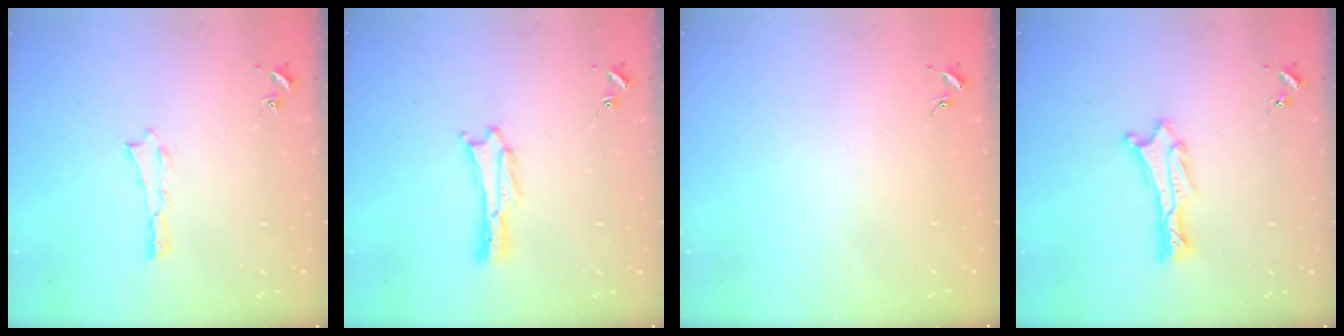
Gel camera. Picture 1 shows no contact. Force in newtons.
{"total": 0.0}
{"total": 0.0}
{"total": 0.9, "press": 0.8, "slide": 0.1}